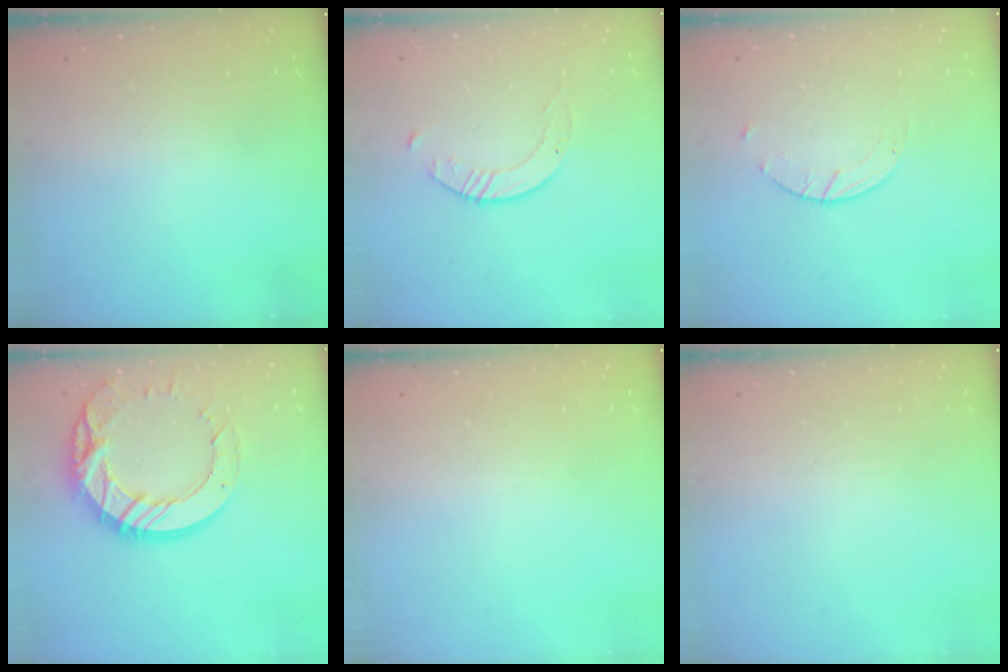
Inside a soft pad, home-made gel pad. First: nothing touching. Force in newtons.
{"total": 2.8, "press": 2.8, "slide": 0.3}
{"total": 2.0, "press": 2.0, "slide": 0.3}
{"total": 18.4, "press": 18.3, "slide": 1.9}
{"total": 0.0}
{"total": 0.0}